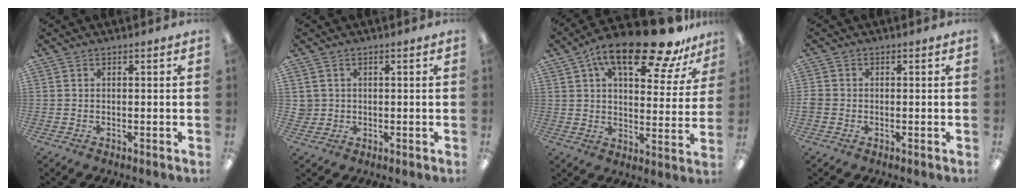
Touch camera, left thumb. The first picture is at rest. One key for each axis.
{"total": 2.4, "fx": 0.4, "fy": 2.3, "fz": -0.1, "tx": -0.005, "ty": 0.003, "tz": 0.006}
{"total": 20.3, "fx": 12.4, "fy": 7.9, "fz": 13.9, "tx": -0.206, "ty": -0.065, "tz": 0.202}
{"total": 1.8, "fx": -0.6, "fy": 1.6, "fz": 0.7, "tx": -0.010, "ty": 0.003, "tz": -0.011}